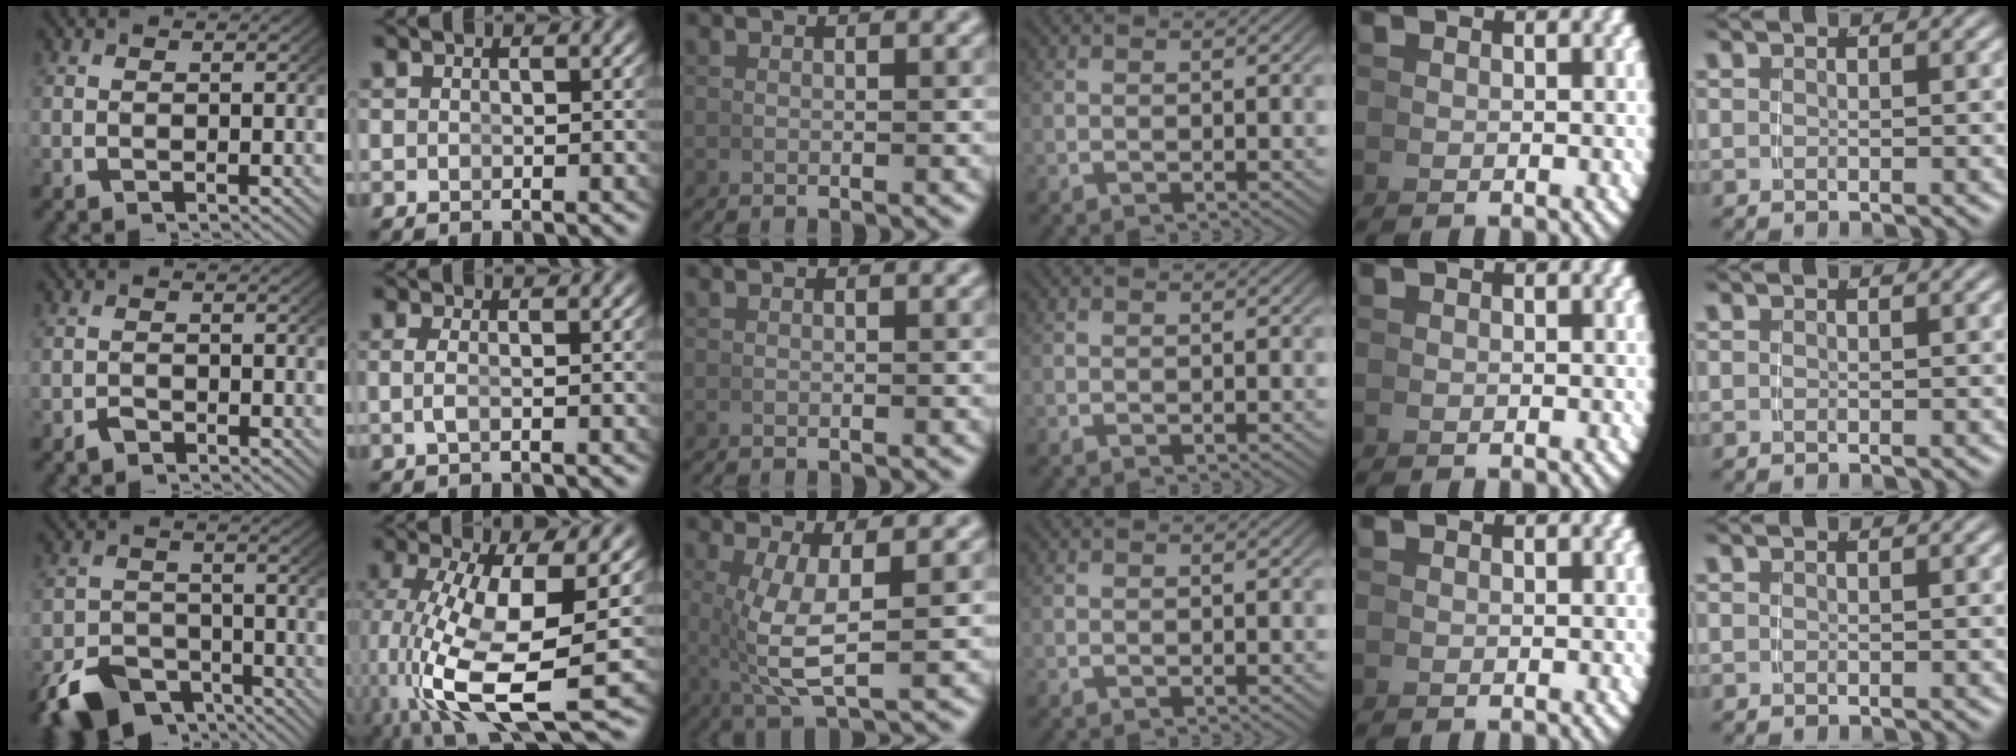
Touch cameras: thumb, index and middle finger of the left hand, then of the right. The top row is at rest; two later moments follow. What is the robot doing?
{"motion": "grasp_and_lifting", "object": "calculator"}